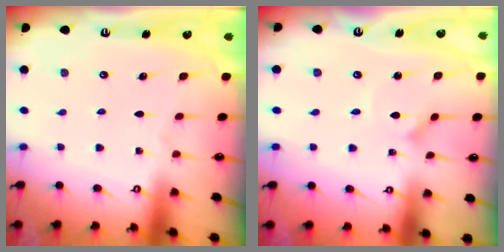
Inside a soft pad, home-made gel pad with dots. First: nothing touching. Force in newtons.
{"total": 1.1, "press": 1.1, "slide": 0.2}